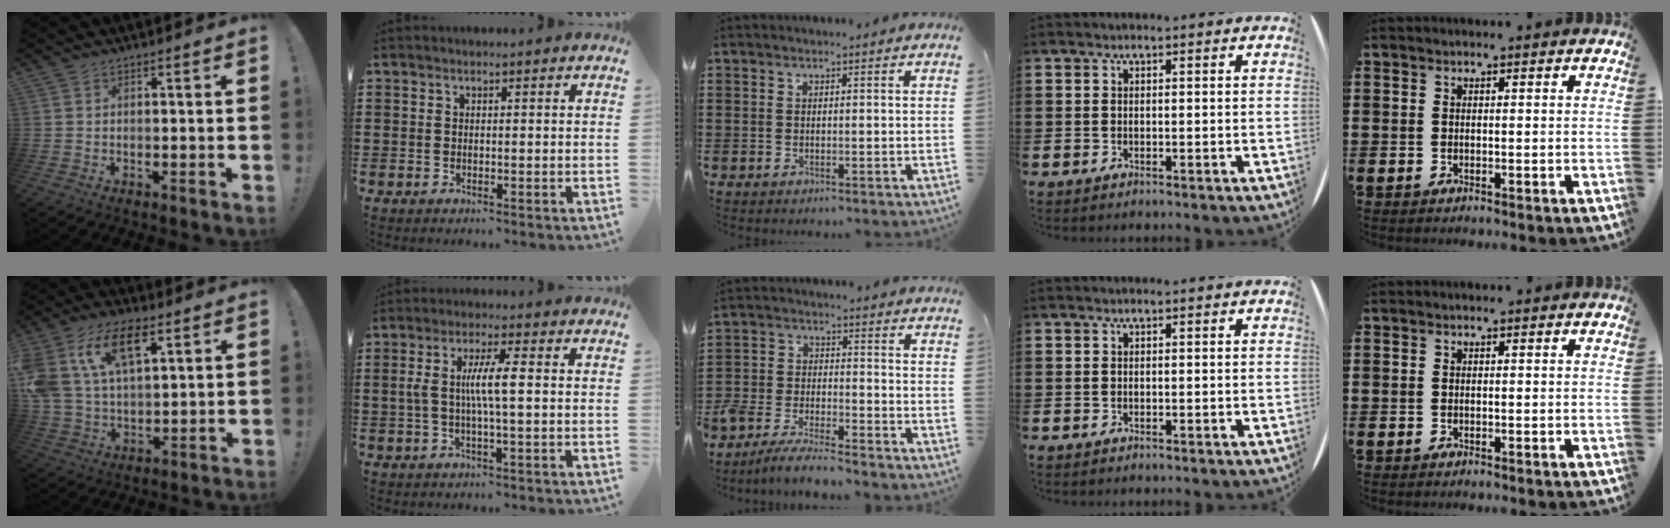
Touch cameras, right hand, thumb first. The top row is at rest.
{"thumb": {"total": 16.1, "force": [7.3, 9.0, 11.1], "torque": [-0.234, -0.010, 0.135]}, "index": {"total": 6.0, "force": [0.2, 0.8, 6.0], "torque": [-0.124, -0.006, -0.004]}, "middle": {"total": 5.6, "force": [-5.4, 0.4, 1.2], "torque": [-0.035, 0.002, -0.111]}}